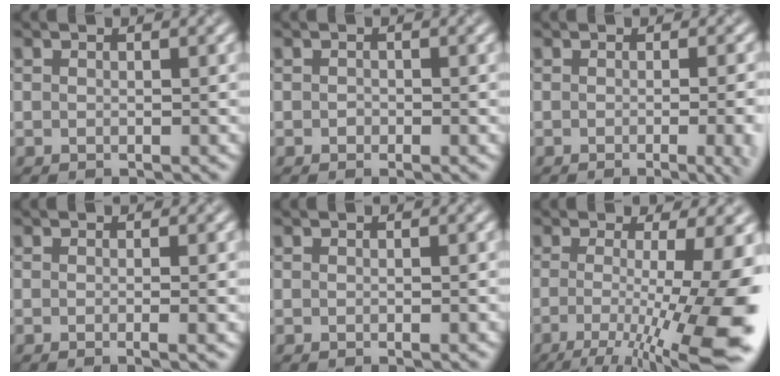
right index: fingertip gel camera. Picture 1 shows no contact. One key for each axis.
{"total": 0.7, "fx": -0.3, "fy": 0.5, "fz": 0.5, "tx": -0.005, "ty": -0.005, "tz": -0.005}
{"total": 9.2, "fx": -2.1, "fy": 4.3, "fz": 7.9, "tx": -0.026, "ty": 0.001, "tz": -0.014}
{"total": 2.0, "fx": -0.4, "fy": 0.7, "fz": 1.9, "tx": -0.019, "ty": -0.006, "tz": -0.015}
{"total": 0.6, "fx": -0.3, "fy": 0.2, "fz": 0.5, "tx": -0.002, "ty": -0.001, "tz": -0.006}
{"total": 13.7, "fx": -3.1, "fy": 3.8, "fz": 12.8, "tx": -0.178, "ty": -0.020, "tz": -0.039}